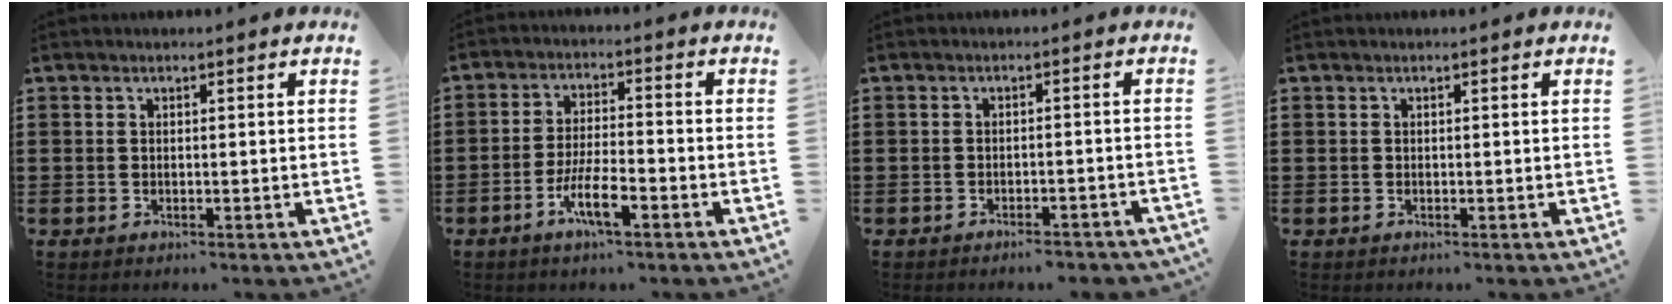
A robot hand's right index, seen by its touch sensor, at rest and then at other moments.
{"total": 6.6, "force": [-3.4, 1.5, 5.4], "torque": [-0.122, -0.011, -0.068]}
{"total": 2.3, "force": [-2.2, 0.1, 0.5], "torque": [-0.011, -0.001, -0.045]}
{"total": 0.0}